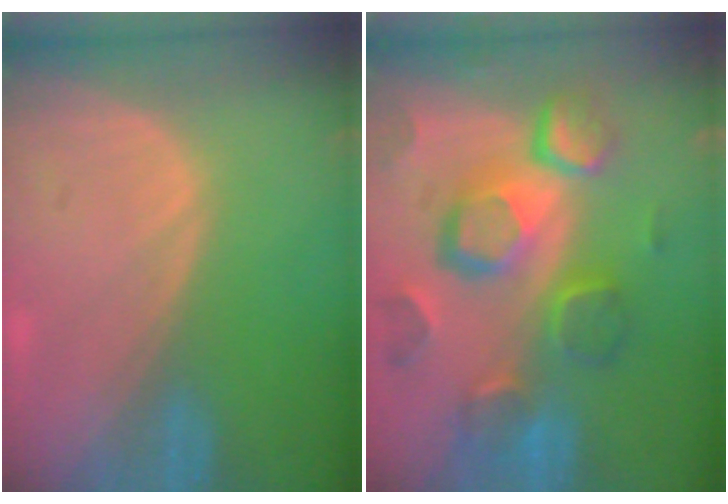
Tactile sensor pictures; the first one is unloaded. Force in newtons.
{"total": 12.4, "press": 10.6, "slide": 6.3}